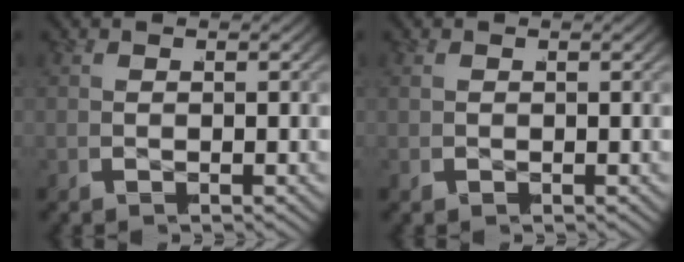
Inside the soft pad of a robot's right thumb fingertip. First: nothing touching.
{"total": 0.6, "force": [0.2, 0.5, 0.2], "torque": [-0.008, 0.000, 0.005]}